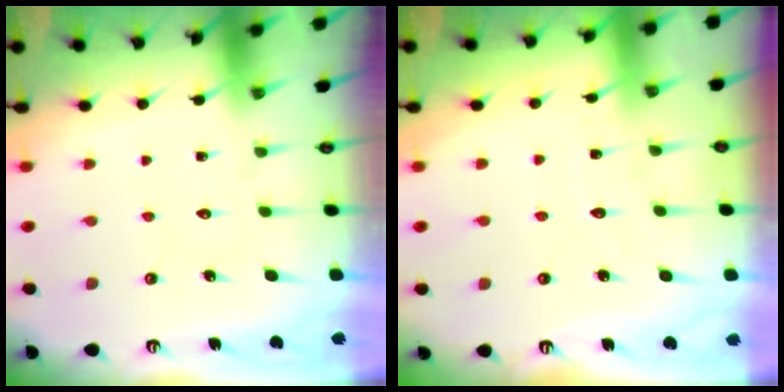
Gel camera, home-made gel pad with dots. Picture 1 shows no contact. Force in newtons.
{"total": 2.9, "press": 2.9, "slide": 0.3}